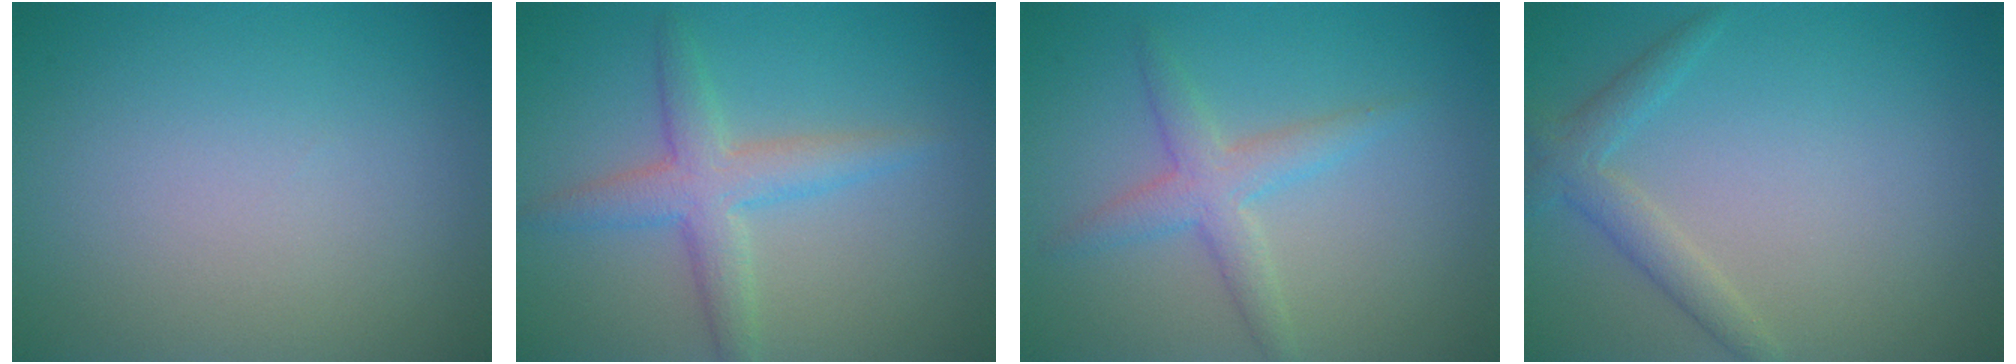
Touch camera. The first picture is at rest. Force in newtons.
{"total": 3.8, "press": 3.8, "slide": 0.0}
{"total": 2.9, "press": 2.9, "slide": 0.0}
{"total": 2.2, "press": 2.2, "slide": 0.1}